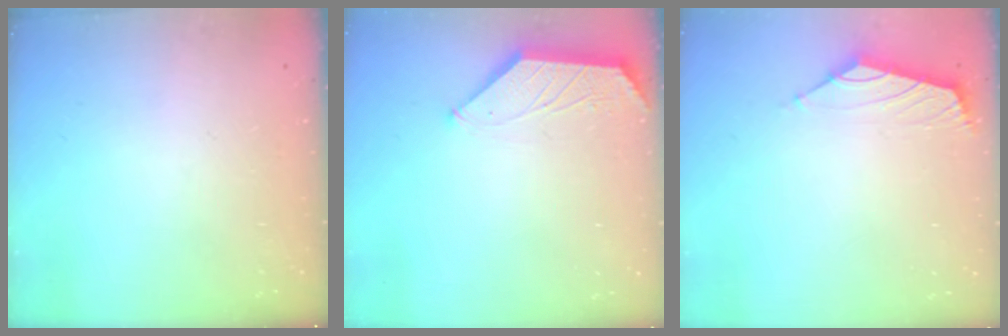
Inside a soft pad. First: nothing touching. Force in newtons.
{"total": 1.9, "press": 1.9, "slide": 0.5}
{"total": 1.8, "press": 1.7, "slide": 0.6}